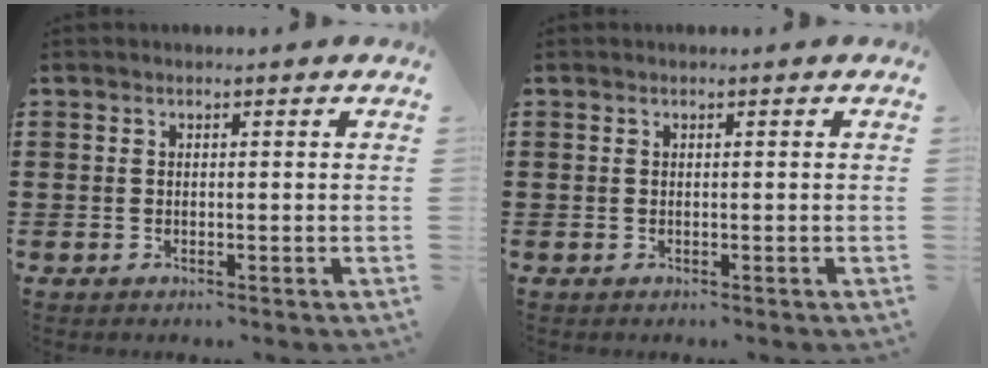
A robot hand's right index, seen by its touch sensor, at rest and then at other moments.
{"total": 0.0}